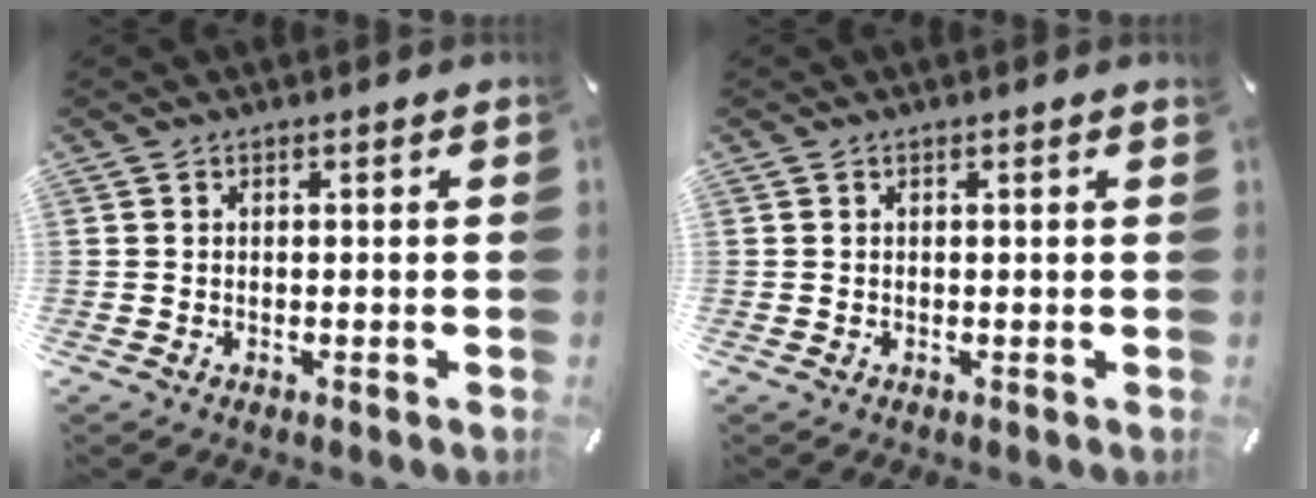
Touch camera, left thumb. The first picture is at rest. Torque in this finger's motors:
{"motor_torque": [-0.13, -0.25, 0.03, 0.05, 0.00]}